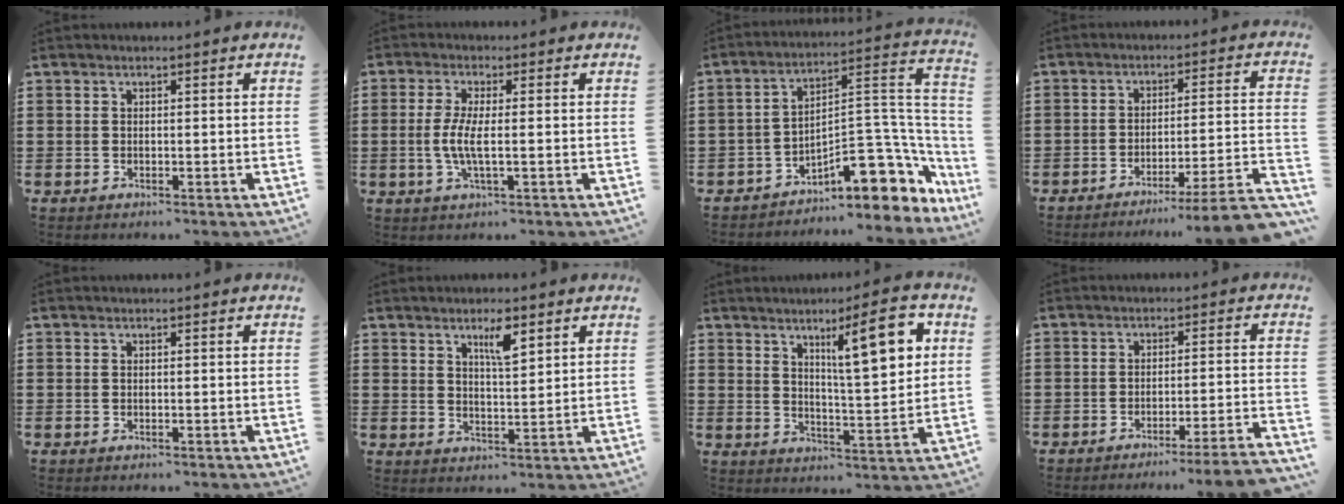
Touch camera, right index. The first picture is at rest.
{"total": 4.8, "force": [-0.6, 0.6, 4.8], "torque": [-0.114, -0.015, -0.021]}
{"total": 12.4, "force": [-6.5, 5.5, 9.1], "torque": [-0.116, 0.003, -0.110]}
{"total": 6.0, "force": [-4.8, -0.5, 3.5], "torque": [-0.055, -0.018, -0.094]}
{"total": 0.0}
{"total": 4.8, "force": [2.9, 1.2, 3.6], "torque": [-0.063, -0.001, 0.045]}
{"total": 11.9, "force": [5.4, 2.8, 10.3], "torque": [-0.157, -0.017, 0.081]}
{"total": 4.3, "force": [-3.7, -0.7, 2.0], "torque": [-0.034, -0.017, -0.072]}